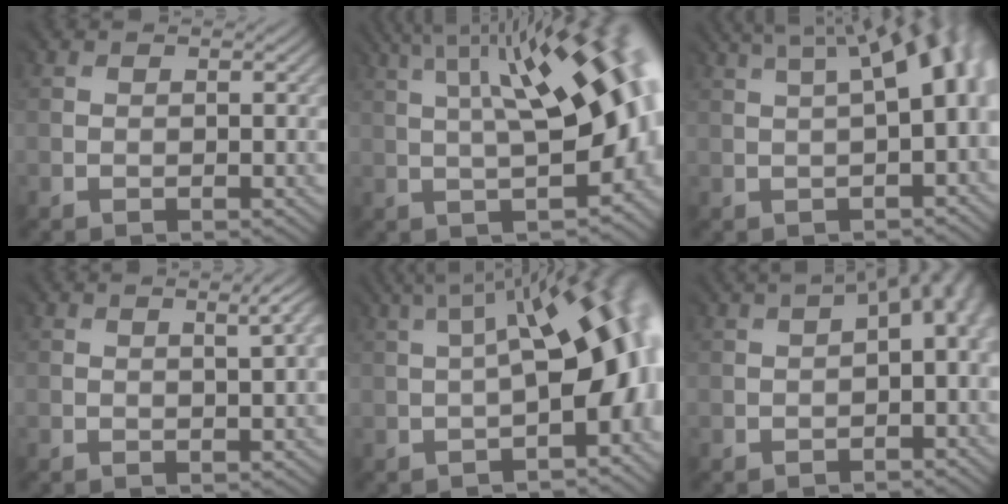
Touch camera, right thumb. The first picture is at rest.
{"total": 15.1, "force": [3.0, 5.0, 13.9], "torque": [-0.185, 0.035, 0.048]}
{"total": 8.4, "force": [1.2, 2.7, 7.8], "torque": [-0.070, 0.047, 0.005]}
{"total": 1.6, "force": [0.7, -0.3, 1.4], "torque": [-0.015, 0.009, 0.011]}
{"total": 13.2, "force": [0.0, 4.7, 12.4], "torque": [-0.144, 0.019, -0.004]}
{"total": 6.5, "force": [0.1, 3.4, 5.5], "torque": [-0.048, 0.021, 0.005]}